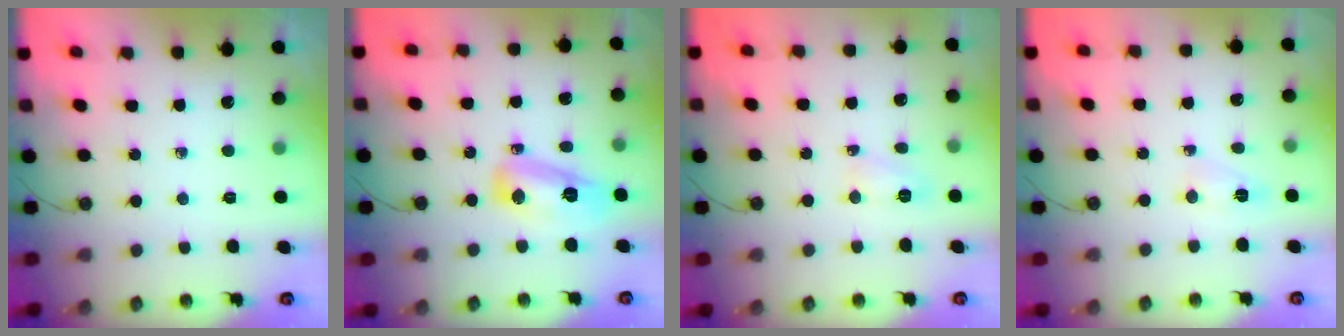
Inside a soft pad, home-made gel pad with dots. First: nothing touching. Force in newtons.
{"total": 11.0, "press": 10.7, "slide": 2.7}
{"total": 3.9, "press": 3.8, "slide": 0.7}
{"total": 3.4, "press": 3.4, "slide": 0.6}